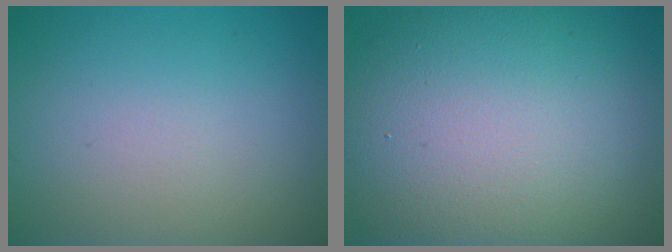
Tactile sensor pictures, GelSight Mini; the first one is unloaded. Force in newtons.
{"total": 15.9, "press": 15.9, "slide": 0.8}